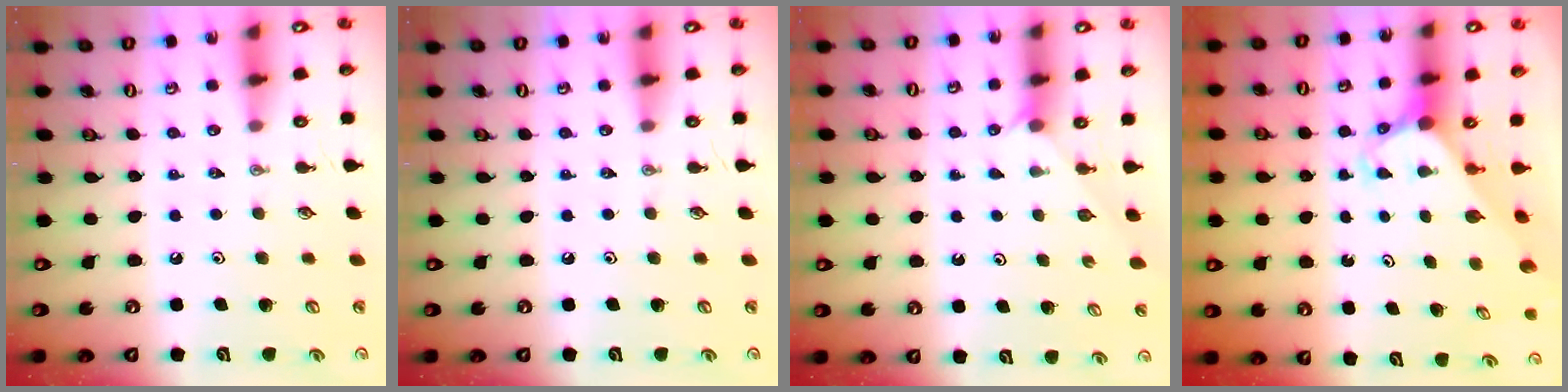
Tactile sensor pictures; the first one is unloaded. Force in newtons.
{"total": 0.0}
{"total": 1.5, "press": 1.5, "slide": 0.3}
{"total": 3.1, "press": 3.1, "slide": 0.2}